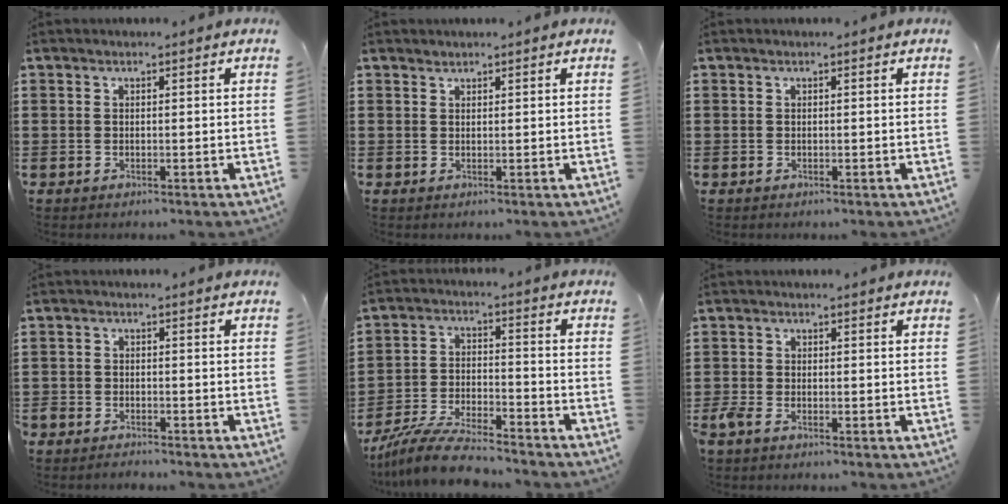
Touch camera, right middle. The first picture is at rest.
{"total": 1.0, "force": [0.9, 0.3, -0.1], "torque": [0.000, 0.000, 0.018]}
{"total": 0.0}
{"total": 2.2, "force": [-2.2, 0.3, -0.2], "torque": [-0.002, 0.001, -0.049]}
{"total": 8.6, "force": [-7.9, 0.9, 3.2], "torque": [-0.070, 0.010, -0.157]}
{"total": 1.5, "force": [-1.1, 0.4, 1.0], "torque": [-0.041, -0.008, -0.028]}